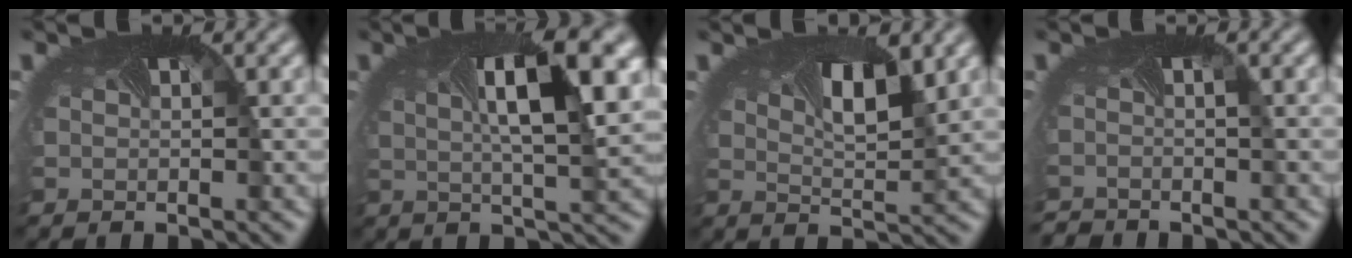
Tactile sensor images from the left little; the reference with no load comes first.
{"total": 9.0, "force": [2.3, 2.6, 8.4], "torque": [-0.127, 0.003, 0.037]}
{"total": 4.6, "force": [2.1, 1.6, 3.7], "torque": [-0.055, 0.004, 0.027]}
{"total": 2.1, "force": [-2.0, 0.3, 0.2], "torque": [-0.003, -0.014, -0.039]}